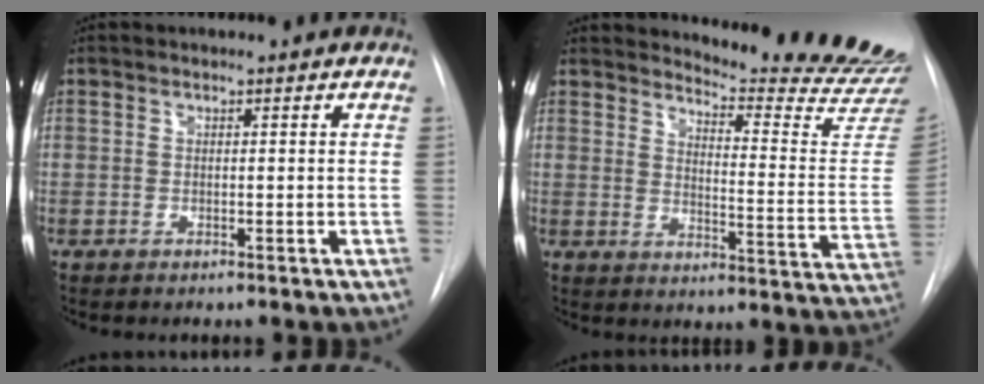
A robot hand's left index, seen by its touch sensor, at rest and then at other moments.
{"total": 18.9, "force": [18.6, -0.5, 3.5], "torque": [-0.048, -0.162, 0.208]}